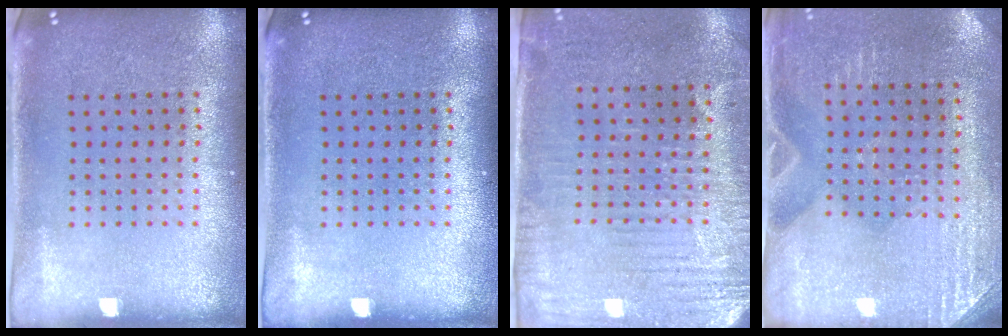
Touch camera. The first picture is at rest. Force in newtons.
{"total": 0.0}
{"total": 3.1, "press": 2.7, "slide": 1.5}
{"total": 2.9, "press": 2.6, "slide": 1.1}